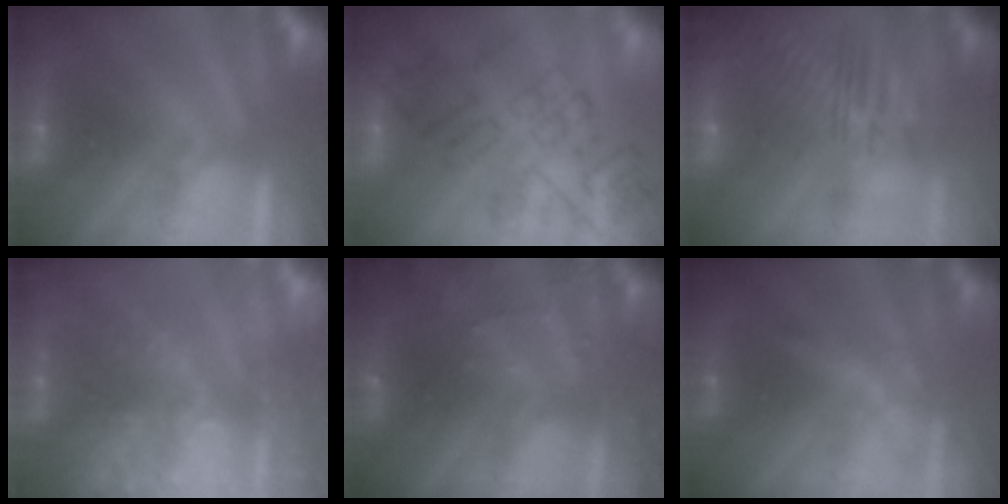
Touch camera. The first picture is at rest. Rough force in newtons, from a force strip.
{"total": 4.6}
{"total": 7.3}
{"total": 11.8}
{"total": 8.3}
{"total": 2.1}